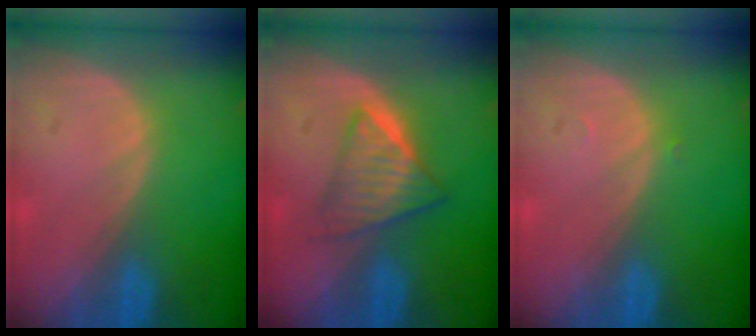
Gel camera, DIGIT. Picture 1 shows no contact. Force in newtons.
{"total": 6.3, "press": 5.4, "slide": 3.2}
{"total": 0.5, "press": 0.4, "slide": 0.3}